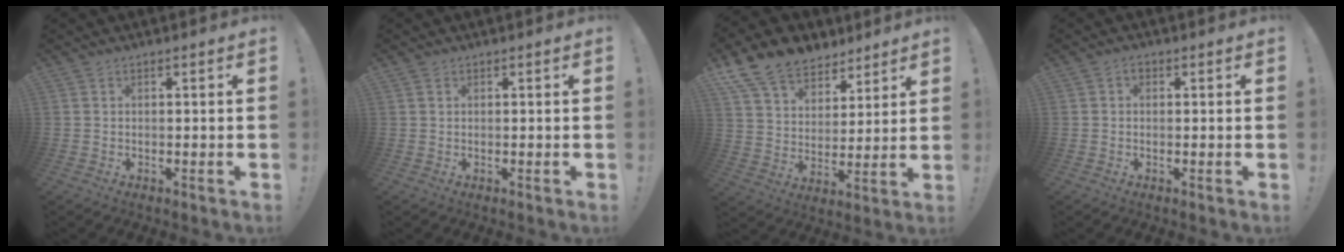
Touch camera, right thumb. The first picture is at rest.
{"total": 0.8, "force": [0.6, 0.4, -0.1], "torque": [0.009, -0.002, 0.011]}
{"total": 14.1, "force": [10.3, 8.5, 4.4], "torque": [-0.081, -0.070, 0.198]}
{"total": 1.5, "force": [0.1, 1.1, 1.0], "torque": [-0.011, 0.002, 0.000]}